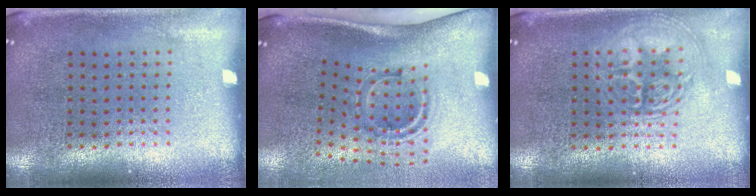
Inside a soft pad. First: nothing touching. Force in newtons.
{"total": 2.0, "press": 1.2, "slide": 1.7}
{"total": 2.9, "press": 2.8, "slide": 0.4}